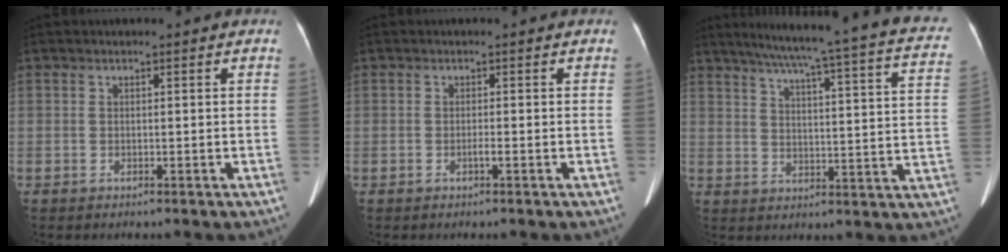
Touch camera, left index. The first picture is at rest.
{"total": 0.6, "force": [-0.3, -0.1, 0.5], "torque": [-0.011, 0.001, -0.005]}
{"total": 25.6, "force": [20.8, 1.5, 14.9], "torque": [-0.218, -0.025, 0.244]}